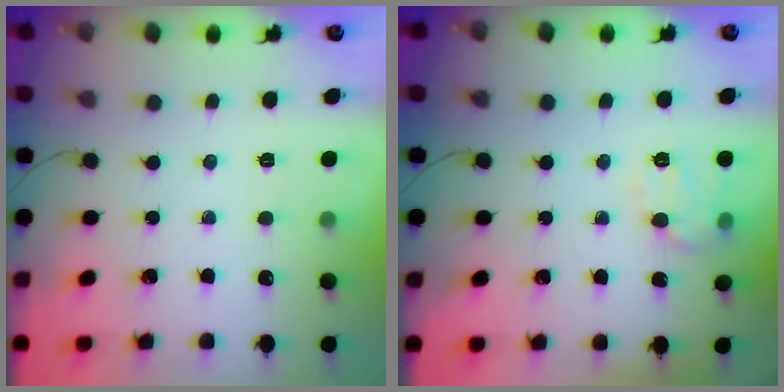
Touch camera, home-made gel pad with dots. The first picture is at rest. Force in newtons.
{"total": 9.8, "press": 9.8, "slide": 0.0}